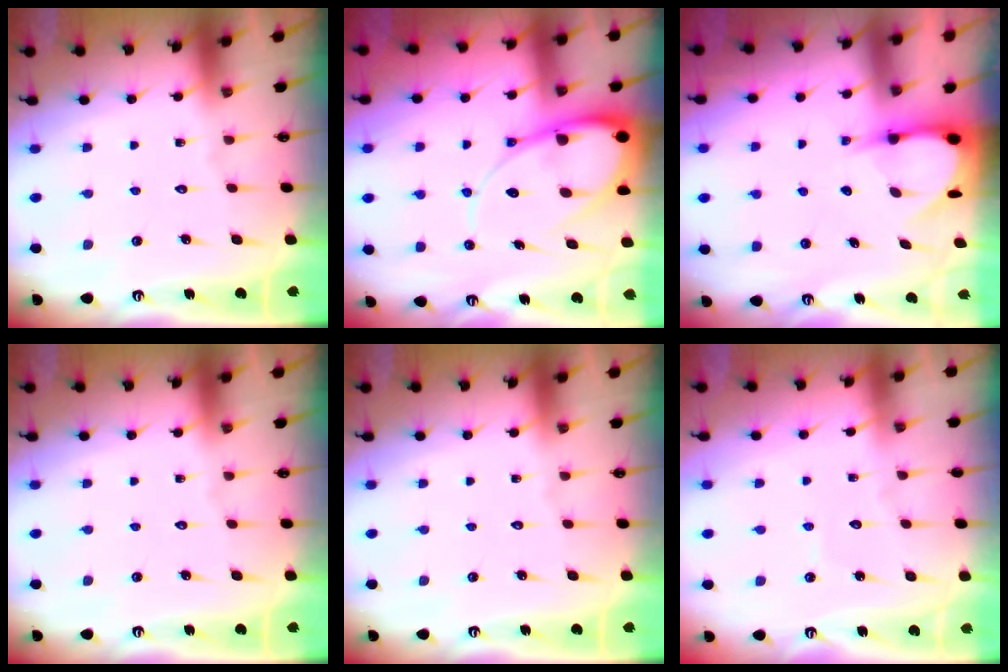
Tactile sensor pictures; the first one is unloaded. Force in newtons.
{"total": 13.2, "press": 13.1, "slide": 1.3}
{"total": 5.0, "press": 5.0, "slide": 0.6}
{"total": 0.0}
{"total": 0.0}
{"total": 2.7, "press": 2.6, "slide": 0.3}